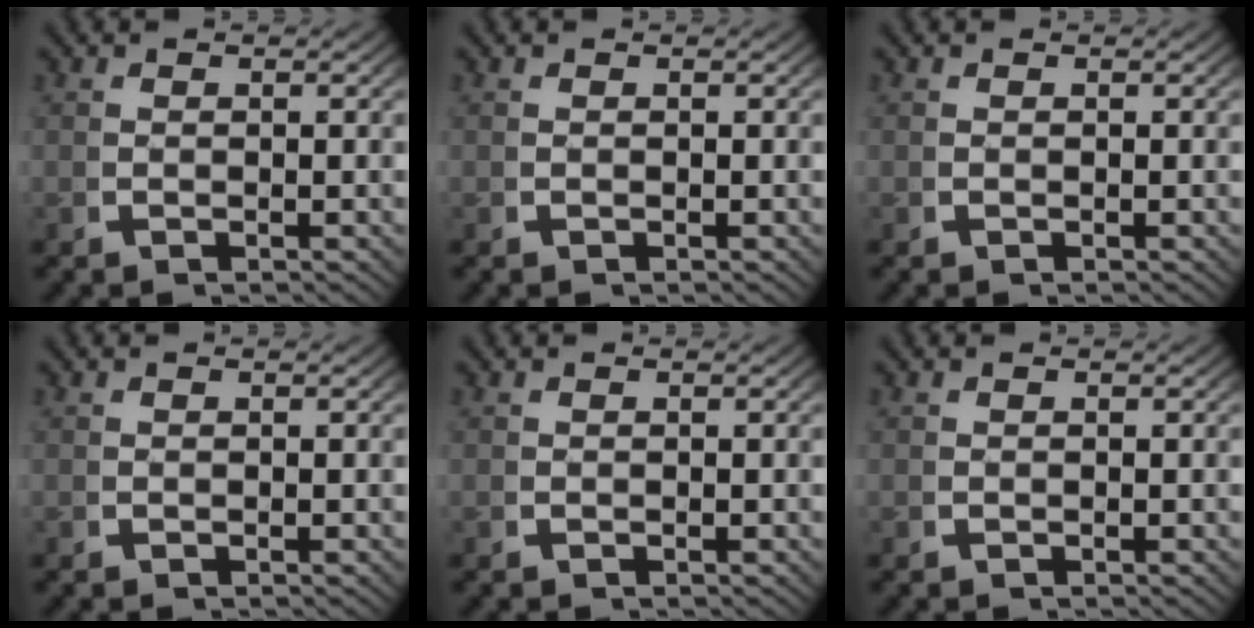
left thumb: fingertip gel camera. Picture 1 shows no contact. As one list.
[{"total": 0.0}, {"total": 0.0}, {"total": 0.0}, {"total": 0.0}, {"total": 0.0}]